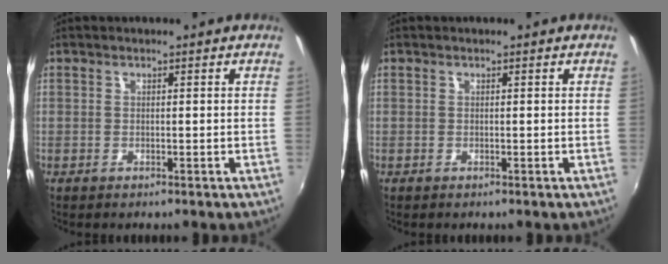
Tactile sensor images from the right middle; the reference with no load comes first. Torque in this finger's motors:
{"motor_torque": [-0.01, -0.02, 0.00, 0.00]}